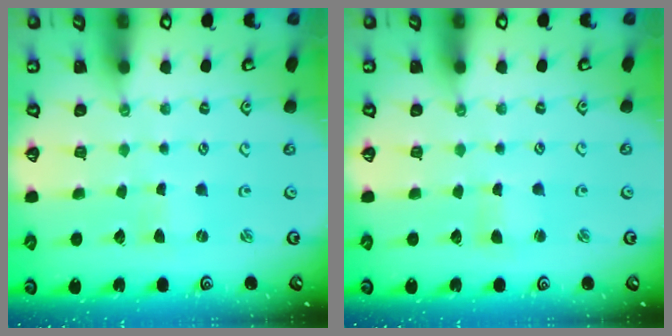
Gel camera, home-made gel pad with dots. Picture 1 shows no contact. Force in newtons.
{"total": 1.4, "press": 1.3, "slide": 0.3}